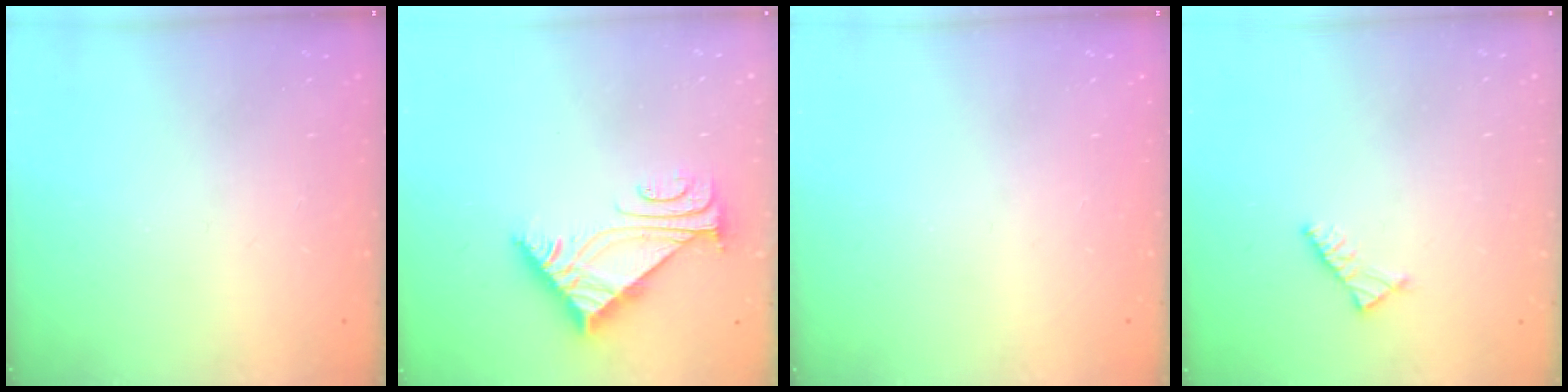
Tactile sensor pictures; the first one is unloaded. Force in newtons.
{"total": 7.0, "press": 7.0, "slide": 0.3}
{"total": 0.0}
{"total": 3.1, "press": 3.0, "slide": 0.7}